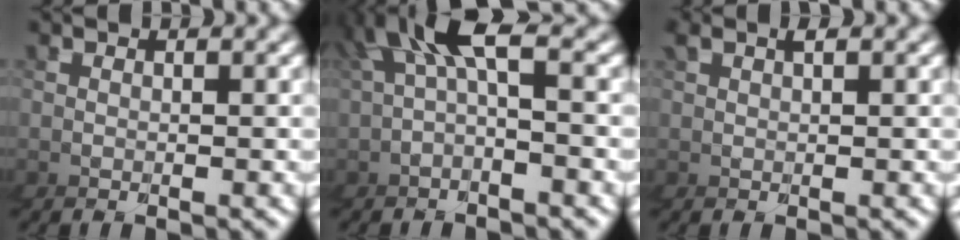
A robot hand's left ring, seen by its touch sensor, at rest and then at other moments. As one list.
[{"total": 3.0, "force": [0.5, 1.6, 2.5], "torque": [-0.080, 0.004, 0.009]}, {"total": 0.6, "force": [0.4, 0.1, 0.5], "torque": [-0.006, 0.012, 0.004]}]